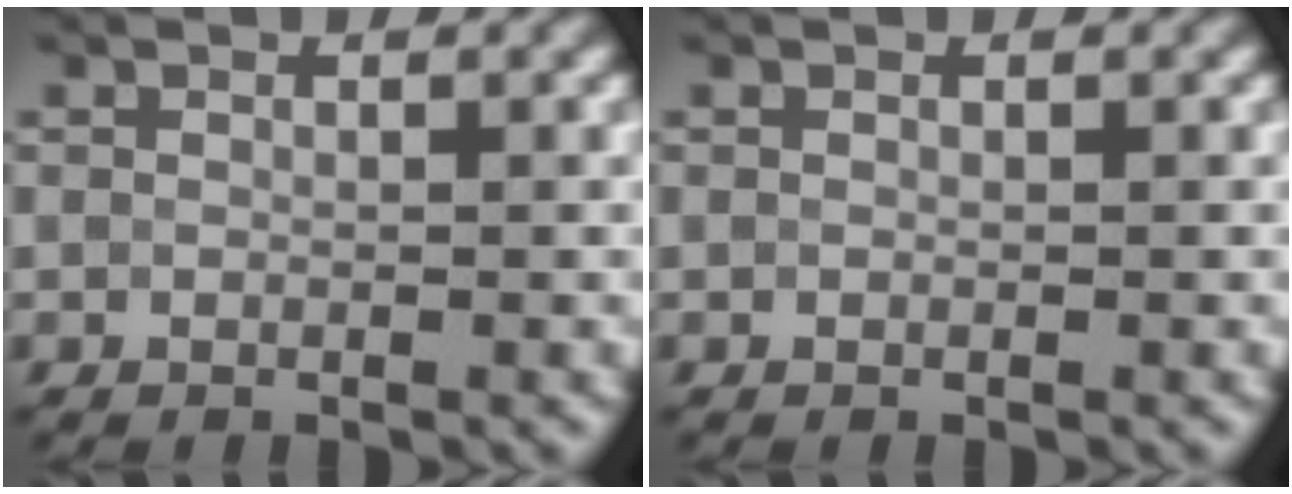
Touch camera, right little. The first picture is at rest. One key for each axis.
{"total": 0.0}